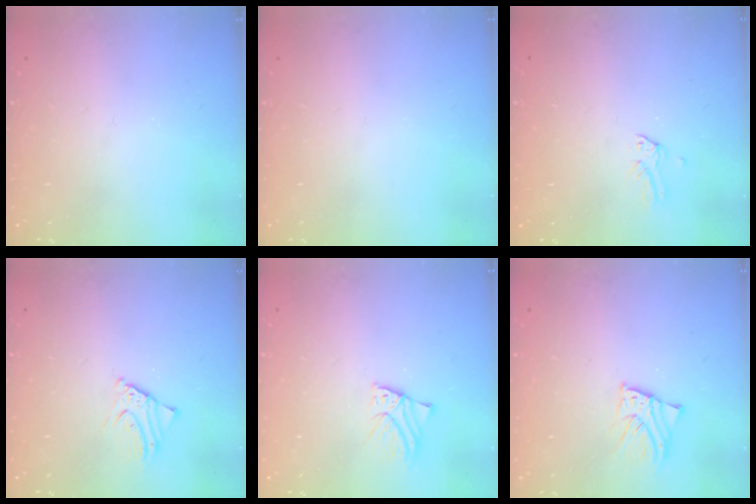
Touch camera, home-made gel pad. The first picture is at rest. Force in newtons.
{"total": 0.0}
{"total": 0.0}
{"total": 2.8, "press": 2.8, "slide": 0.2}
{"total": 2.1, "press": 2.1, "slide": 0.2}
{"total": 2.2, "press": 2.2, "slide": 0.1}